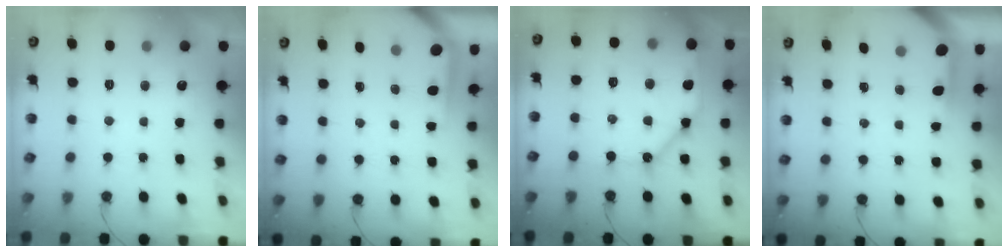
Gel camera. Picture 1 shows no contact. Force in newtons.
{"total": 3.7, "press": 3.6, "slide": 0.4}
{"total": 11.9, "press": 11.8, "slide": 1.1}
{"total": 4.0, "press": 3.9, "slide": 0.4}